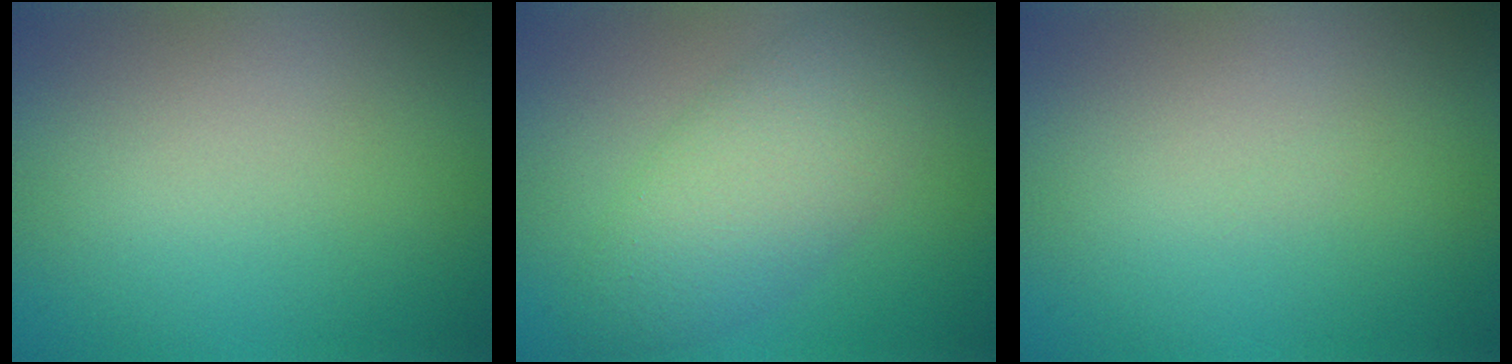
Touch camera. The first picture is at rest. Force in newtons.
{"total": 5.7, "press": 5.7, "slide": 0.1}
{"total": 0.0}